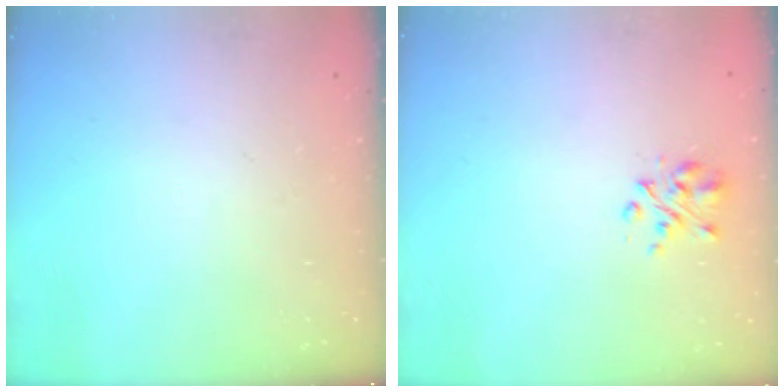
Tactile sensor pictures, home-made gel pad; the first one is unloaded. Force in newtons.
{"total": 3.4, "press": 3.3, "slide": 0.9}